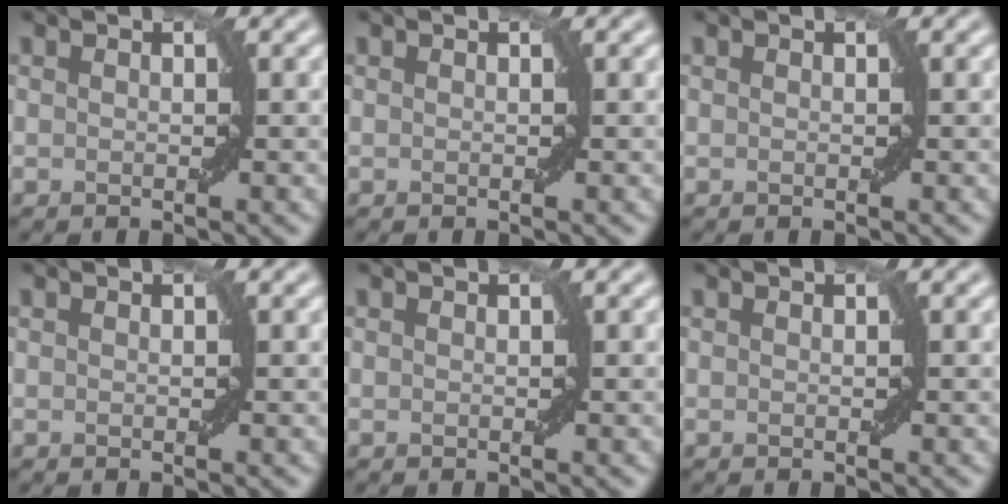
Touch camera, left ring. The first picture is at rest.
{"total": 0.0}
{"total": 0.0}
{"total": 0.0}
{"total": 0.0}
{"total": 0.0}